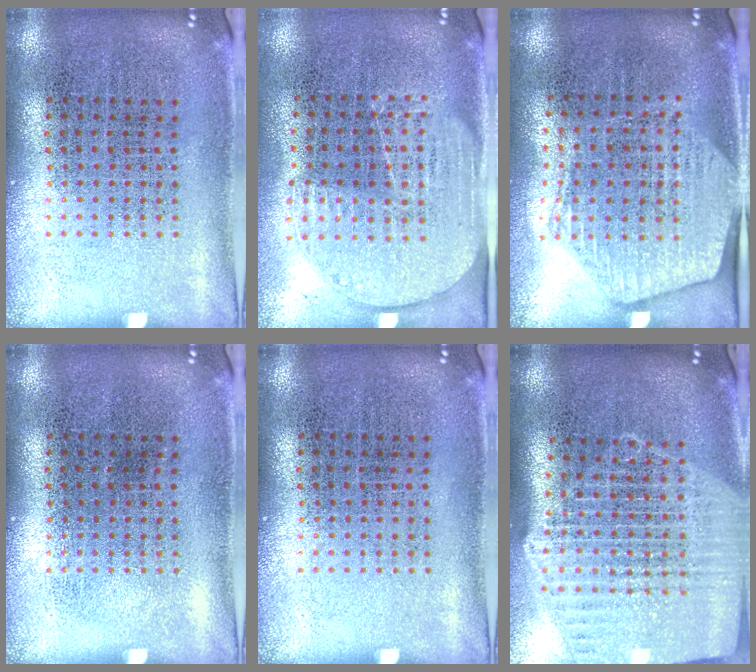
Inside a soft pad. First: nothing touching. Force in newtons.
{"total": 1.6, "press": 1.4, "slide": 0.7}
{"total": 1.7, "press": 1.5, "slide": 0.7}
{"total": 0.0}
{"total": 0.0}
{"total": 2.6, "press": 2.2, "slide": 1.3}